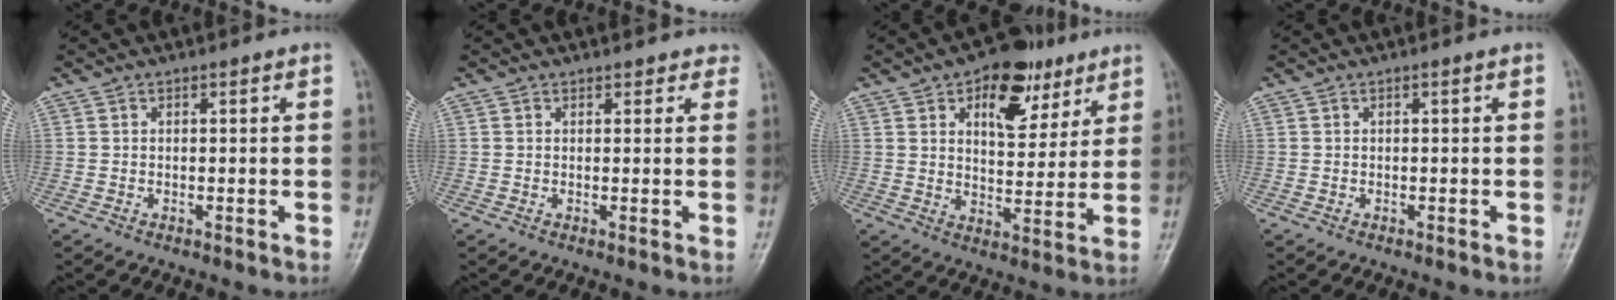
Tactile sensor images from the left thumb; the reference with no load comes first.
{"total": 2.2, "force": [1.8, 1.2, -0.2], "torque": [0.028, -0.007, 0.007]}
{"total": 13.2, "force": [7.1, 7.4, 8.3], "torque": [-0.076, -0.024, 0.107]}
{"total": 0.0}